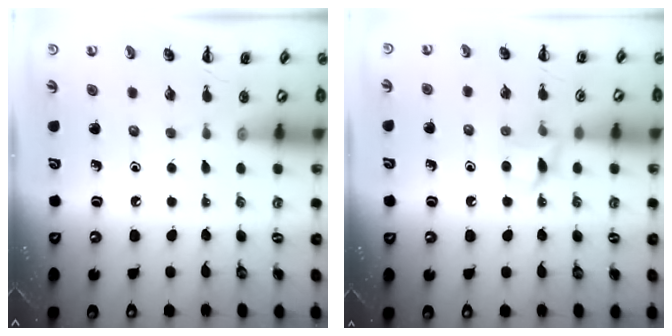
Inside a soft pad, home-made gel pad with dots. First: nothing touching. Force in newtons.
{"total": 6.7, "press": 6.5, "slide": 1.8}